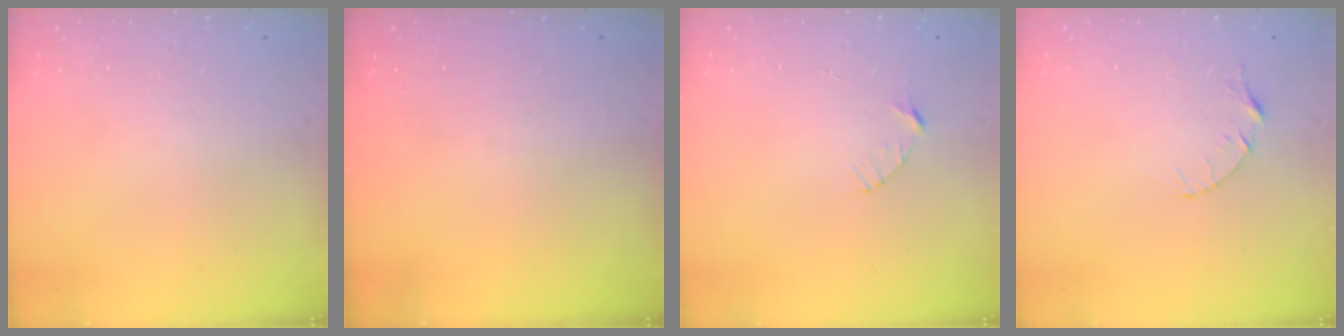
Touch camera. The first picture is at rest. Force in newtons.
{"total": 0.0}
{"total": 3.1, "press": 3.1, "slide": 0.3}
{"total": 4.3, "press": 4.2, "slide": 0.4}